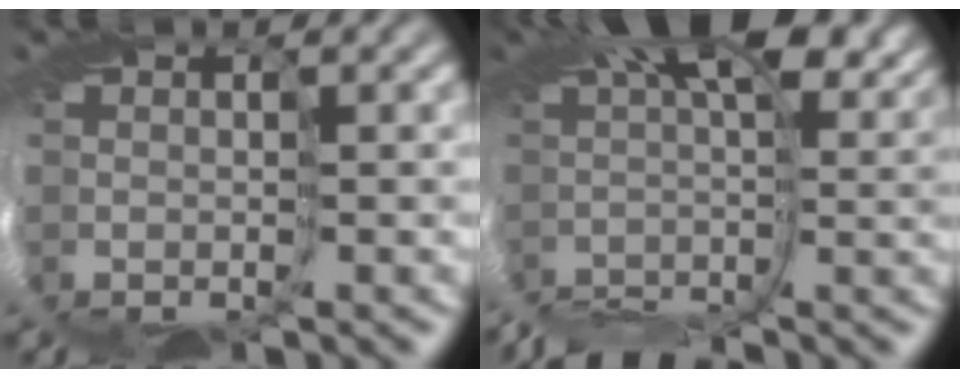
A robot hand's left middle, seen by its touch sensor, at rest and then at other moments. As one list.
[{"total": 6.2, "force": [-0.9, 2.3, 5.7], "torque": [-0.084, 0.015, -0.034]}]